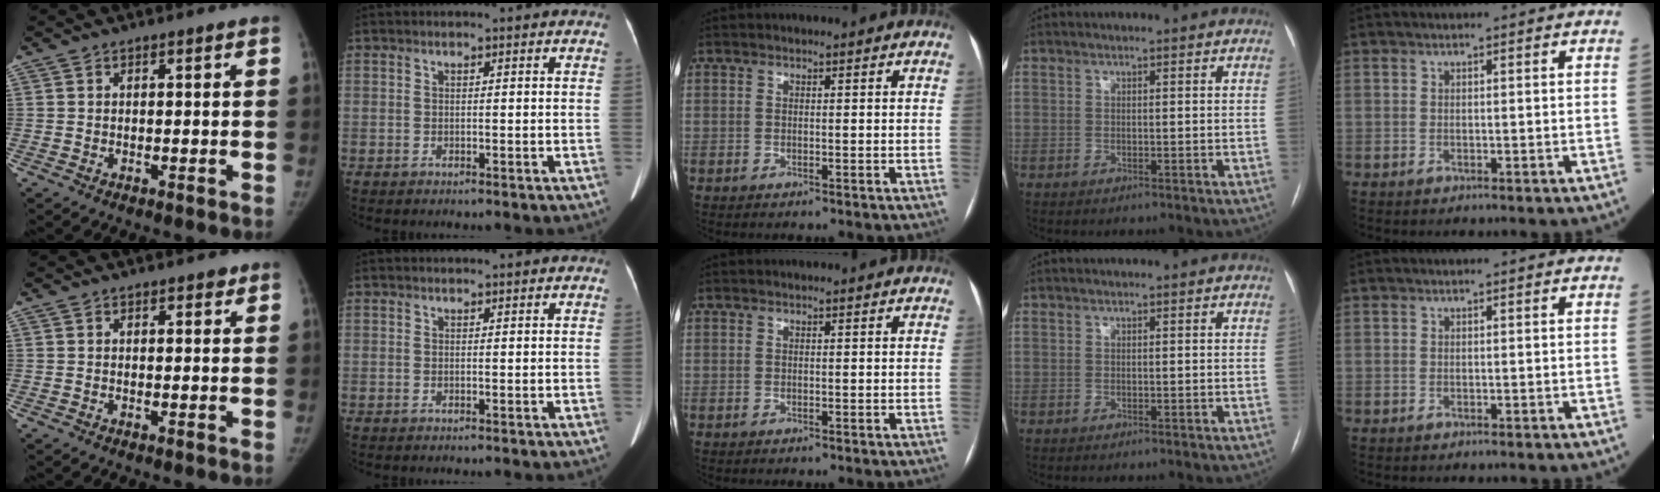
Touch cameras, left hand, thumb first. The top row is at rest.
{"thumb": {"total": 1.1, "force": [0.8, 0.7, 0.4], "torque": [0.005, -0.004, 0.007]}}